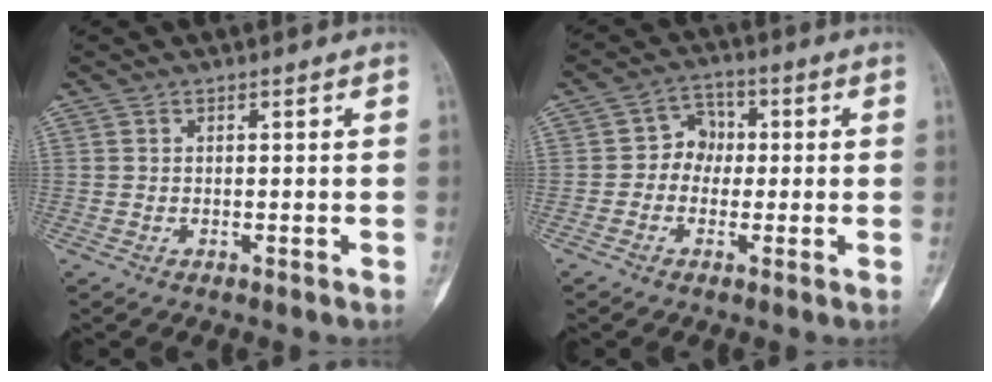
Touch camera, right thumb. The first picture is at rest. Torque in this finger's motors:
{"motor_torque": [-0.65, -0.21, 0.32, 0.26, -0.10]}